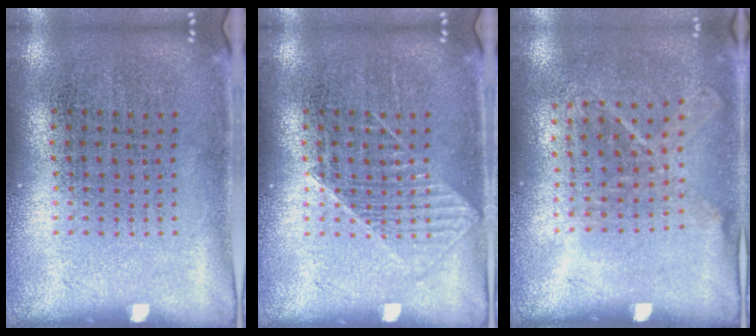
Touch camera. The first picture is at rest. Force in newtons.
{"total": 1.3, "press": 1.3, "slide": 0.3}
{"total": 1.1, "press": 0.9, "slide": 0.6}